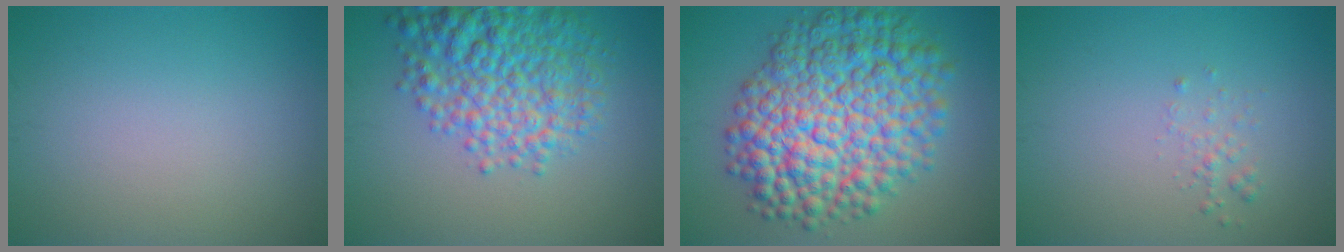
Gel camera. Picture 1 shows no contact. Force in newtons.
{"total": 7.5, "press": 7.5, "slide": 0.2}
{"total": 13.0, "press": 13.0, "slide": 0.3}
{"total": 1.0, "press": 1.0, "slide": 0.1}